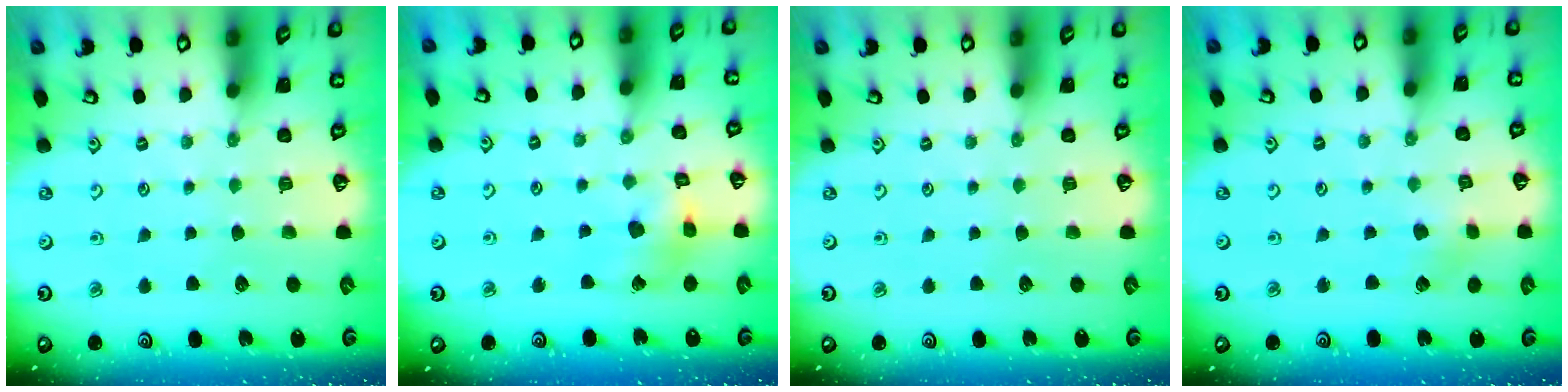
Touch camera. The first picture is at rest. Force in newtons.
{"total": 9.4, "press": 9.3, "slide": 1.3}
{"total": 0.0}
{"total": 2.7, "press": 2.7, "slide": 0.4}